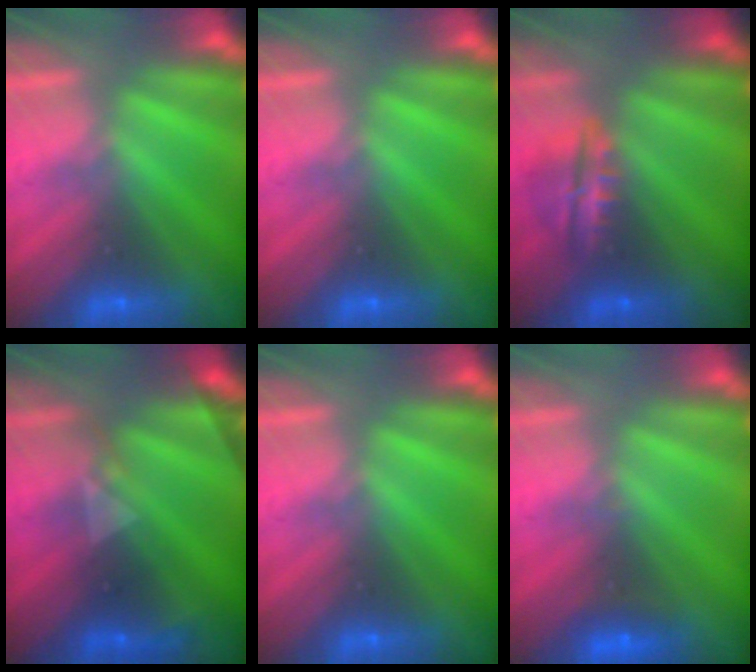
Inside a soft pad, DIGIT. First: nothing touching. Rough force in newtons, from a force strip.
{"total": 0.0}
{"total": 7.3}
{"total": 2.5}
{"total": 0.0}
{"total": 1.8}